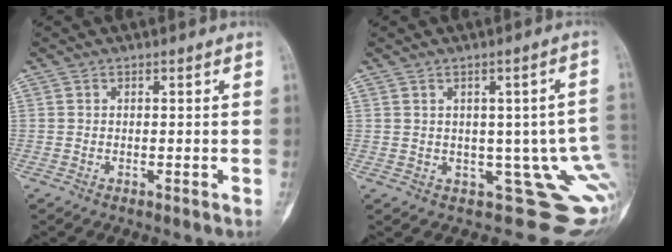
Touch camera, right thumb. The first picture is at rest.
{"total": 12.8, "force": [-0.6, 6.5, 11.1], "torque": [-0.102, -0.014, 0.006]}